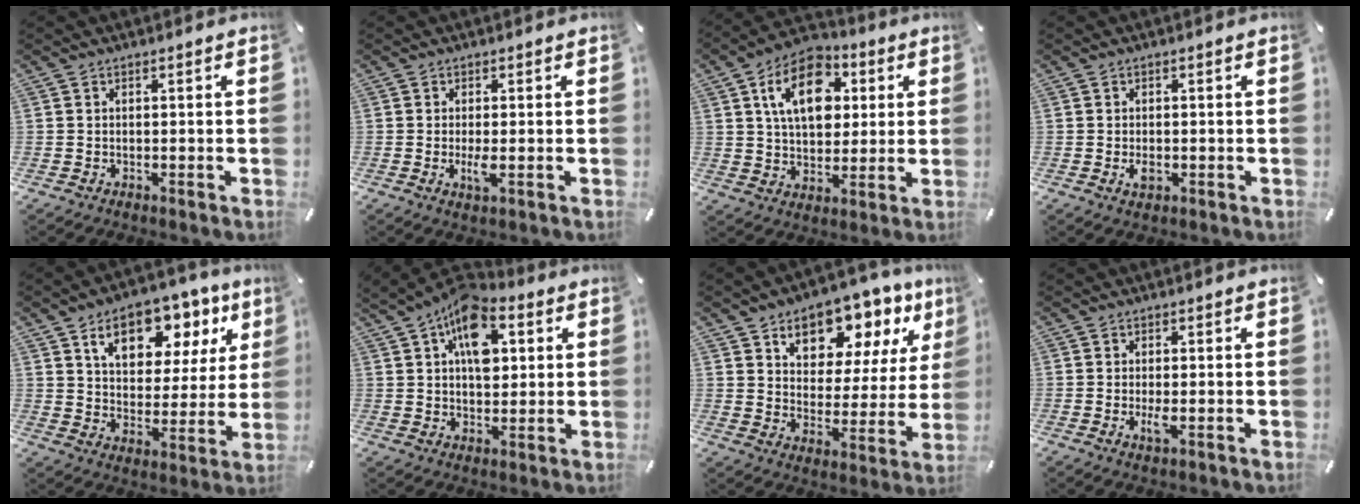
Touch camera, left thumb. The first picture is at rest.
{"total": 3.2, "force": [-0.4, 0.8, 3.0], "torque": [-0.066, -0.009, -0.010]}
{"total": 15.4, "force": [4.8, 10.5, 10.2], "torque": [-0.176, 0.003, 0.081]}
{"total": 2.2, "force": [-0.5, 1.4, 1.6], "torque": [-0.036, -0.002, -0.009]}
{"total": 14.8, "force": [8.6, 9.0, 7.9], "torque": [-0.118, -0.041, 0.147]}
{"total": 12.8, "force": [4.4, 8.3, 8.7], "torque": [-0.125, -0.010, 0.079]}
{"total": 12.2, "force": [8.8, 7.2, 4.4], "torque": [-0.067, -0.072, 0.152]}
{"total": 2.7, "force": [-0.4, 0.8, 2.6], "torque": [-0.060, -0.009, -0.009]}